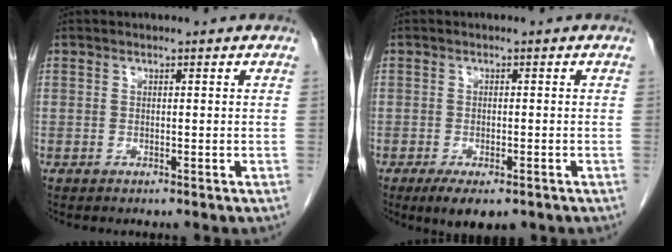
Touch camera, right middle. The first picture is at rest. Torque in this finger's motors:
{"motor_torque": [1.13, -0.50, 0.18, 0.13]}